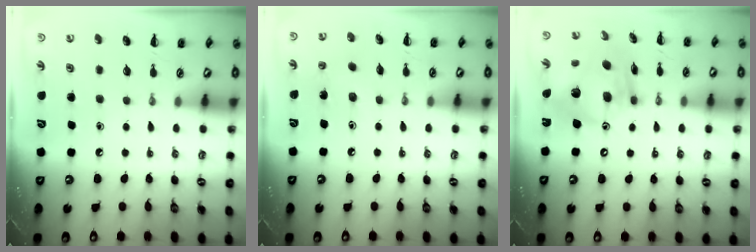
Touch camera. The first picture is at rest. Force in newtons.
{"total": 2.6, "press": 2.5, "slide": 0.7}
{"total": 14.0, "press": 13.3, "slide": 4.3}